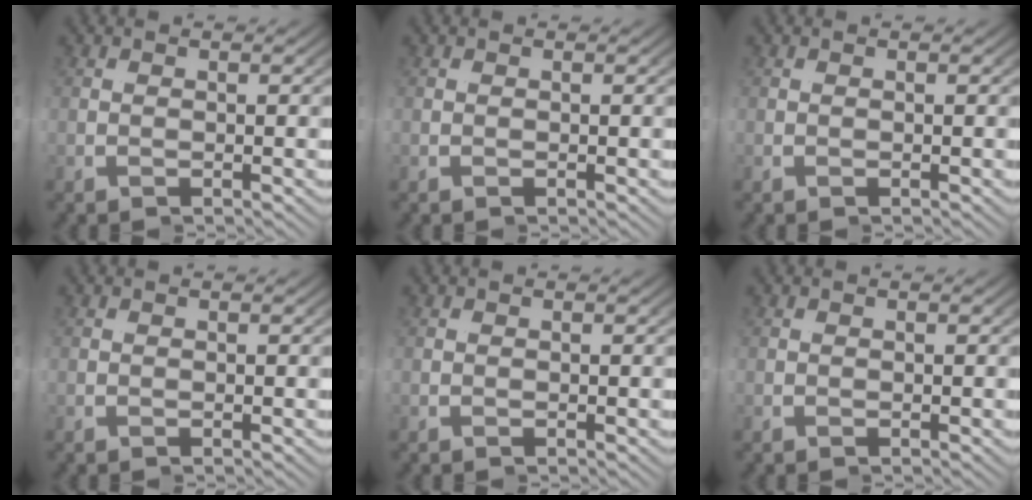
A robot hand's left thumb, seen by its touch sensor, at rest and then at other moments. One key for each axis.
{"total": 0.0}
{"total": 0.0}
{"total": 0.0}
{"total": 0.0}
{"total": 0.0}